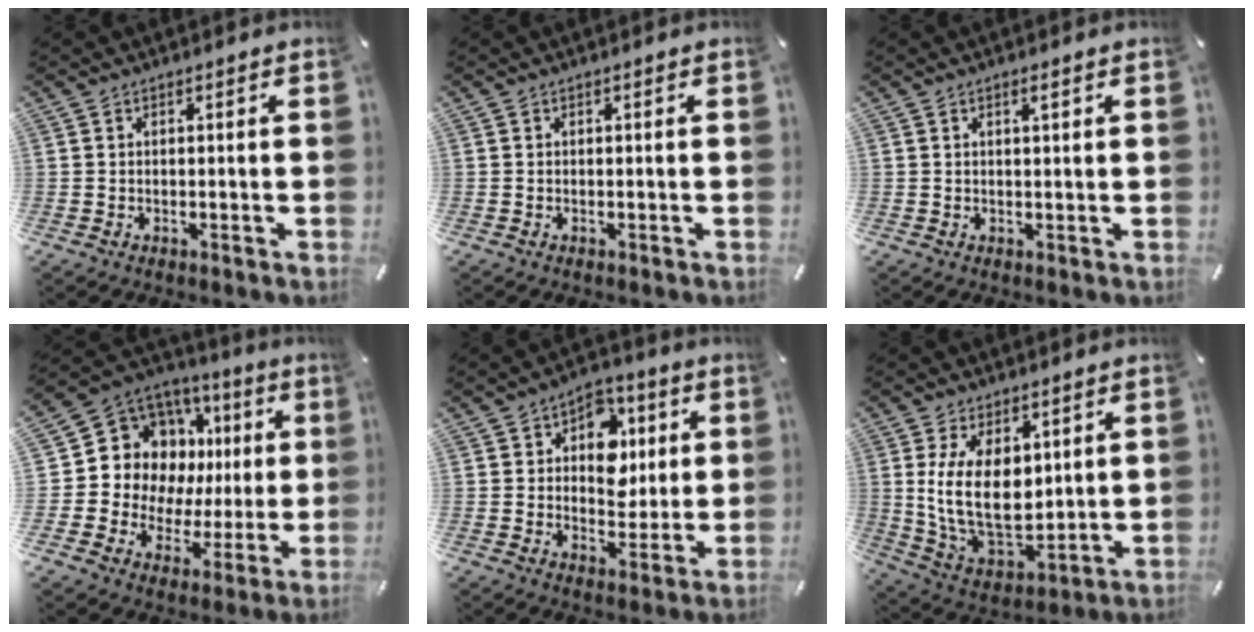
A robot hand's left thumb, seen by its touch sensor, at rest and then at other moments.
{"total": 0.0}
{"total": 1.6, "force": [0.8, 0.4, 1.4], "torque": [-0.027, 0.001, 0.012]}
{"total": 12.4, "force": [3.5, 11.0, 4.5], "torque": [-0.079, -0.052, 0.082]}
{"total": 9.9, "force": [2.4, 8.1, 5.0], "torque": [-0.065, -0.008, 0.041]}
{"total": 14.8, "force": [3.3, 9.5, 10.9], "torque": [-0.219, -0.023, 0.061]}